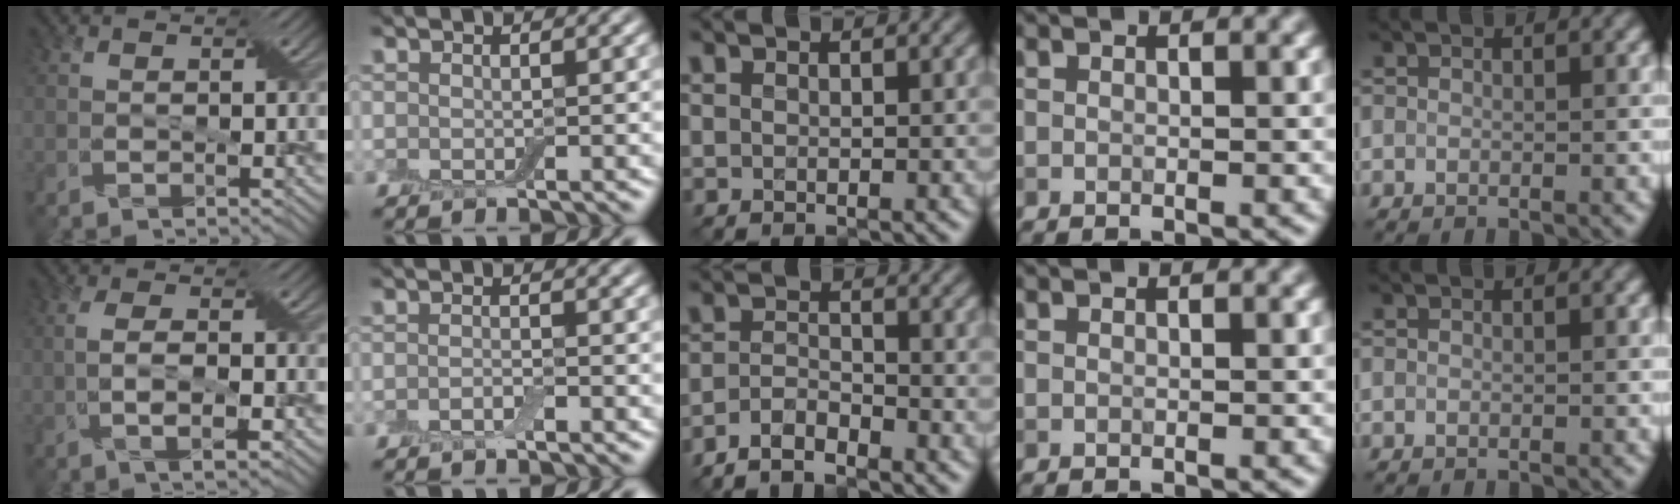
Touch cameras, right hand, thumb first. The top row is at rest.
{"thumb": {"total": 3.1, "force": [-0.5, 0.8, 3.0], "torque": [-0.070, 0.000, -0.012]}, "index": {"total": 1.0, "force": [-0.6, 0.2, 0.7], "torque": [-0.015, -0.001, -0.012]}, "middle": {"total": 3.0, "force": [-2.5, 0.7, 1.4], "torque": [-0.030, -0.001, -0.057]}}